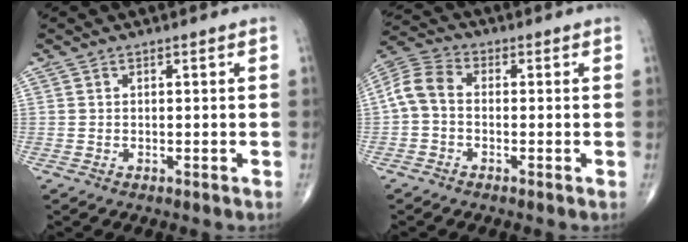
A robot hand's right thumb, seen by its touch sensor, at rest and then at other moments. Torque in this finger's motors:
{"motor_torque": [0.09, 0.19, 0.32, -0.36, 0.17]}